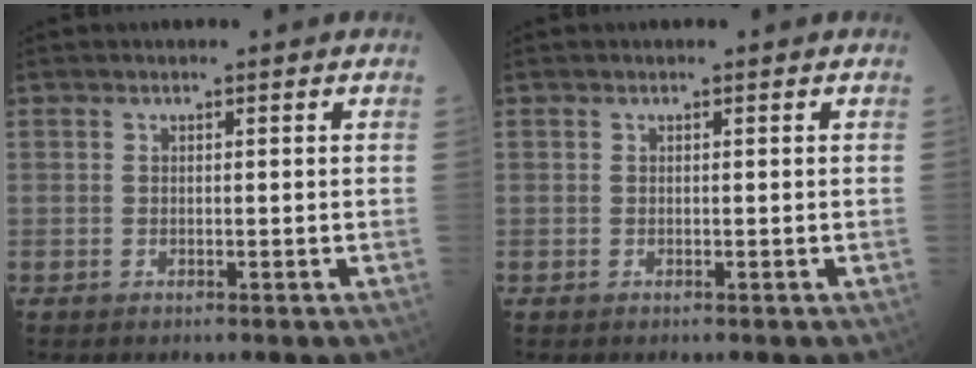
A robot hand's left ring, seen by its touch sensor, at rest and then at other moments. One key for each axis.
{"total": 0.0}